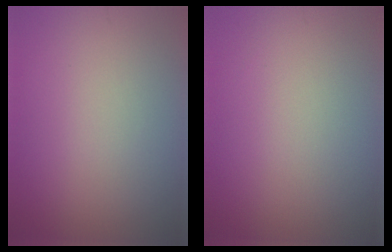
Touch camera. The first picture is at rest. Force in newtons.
{"total": 0.0}